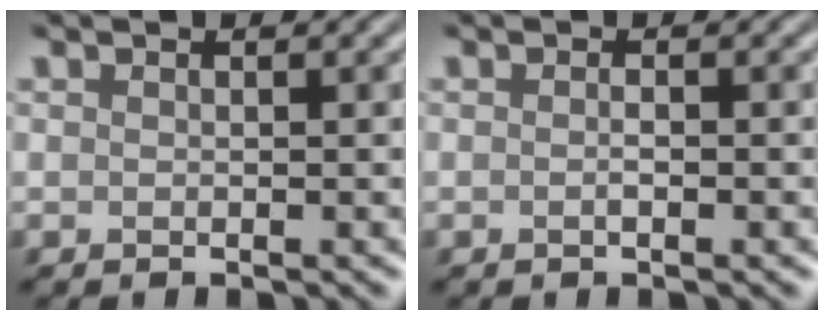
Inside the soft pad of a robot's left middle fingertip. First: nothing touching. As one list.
[{"total": 0.9, "force": [-0.2, 0.2, 0.9], "torque": [-0.014, -0.001, -0.003]}]